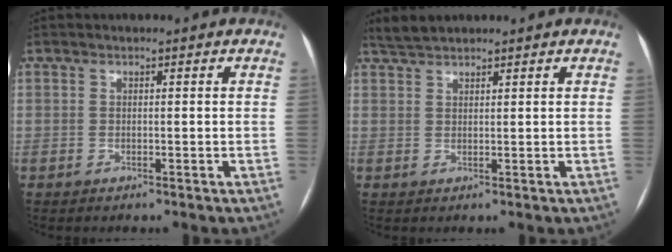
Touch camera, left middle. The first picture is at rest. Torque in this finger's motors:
{"motor_torque": [0.10, -0.13, -0.05, -0.01]}